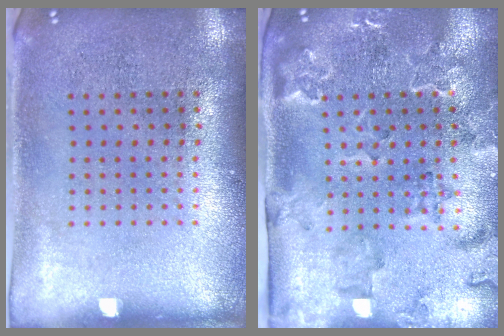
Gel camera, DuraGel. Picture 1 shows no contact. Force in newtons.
{"total": 2.3, "press": 2.3, "slide": 0.4}